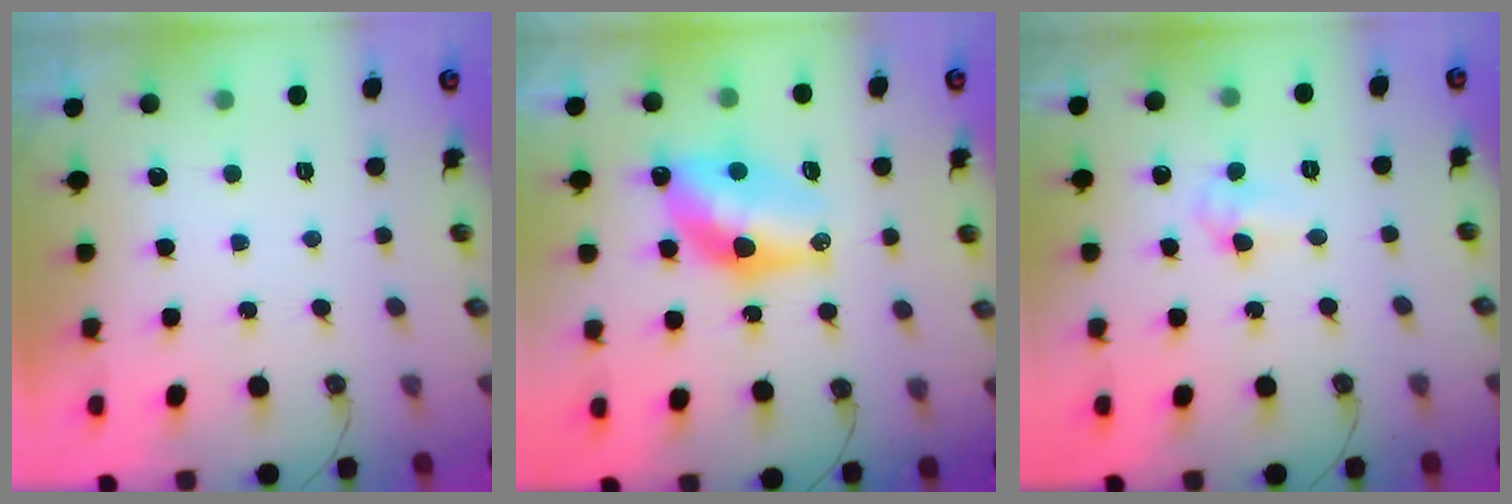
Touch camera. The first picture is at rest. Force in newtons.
{"total": 12.1, "press": 12.1, "slide": 0.9}
{"total": 5.2, "press": 3.9, "slide": 3.4}